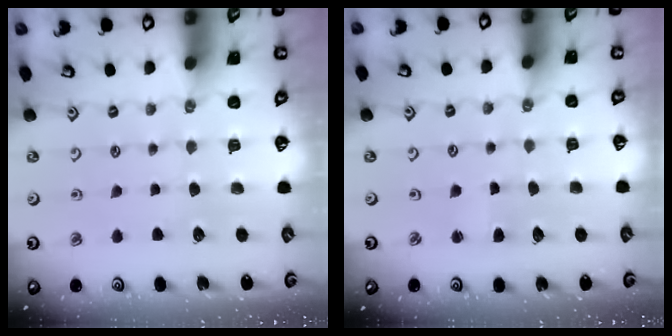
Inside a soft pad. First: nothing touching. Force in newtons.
{"total": 2.5, "press": 2.5, "slide": 0.2}